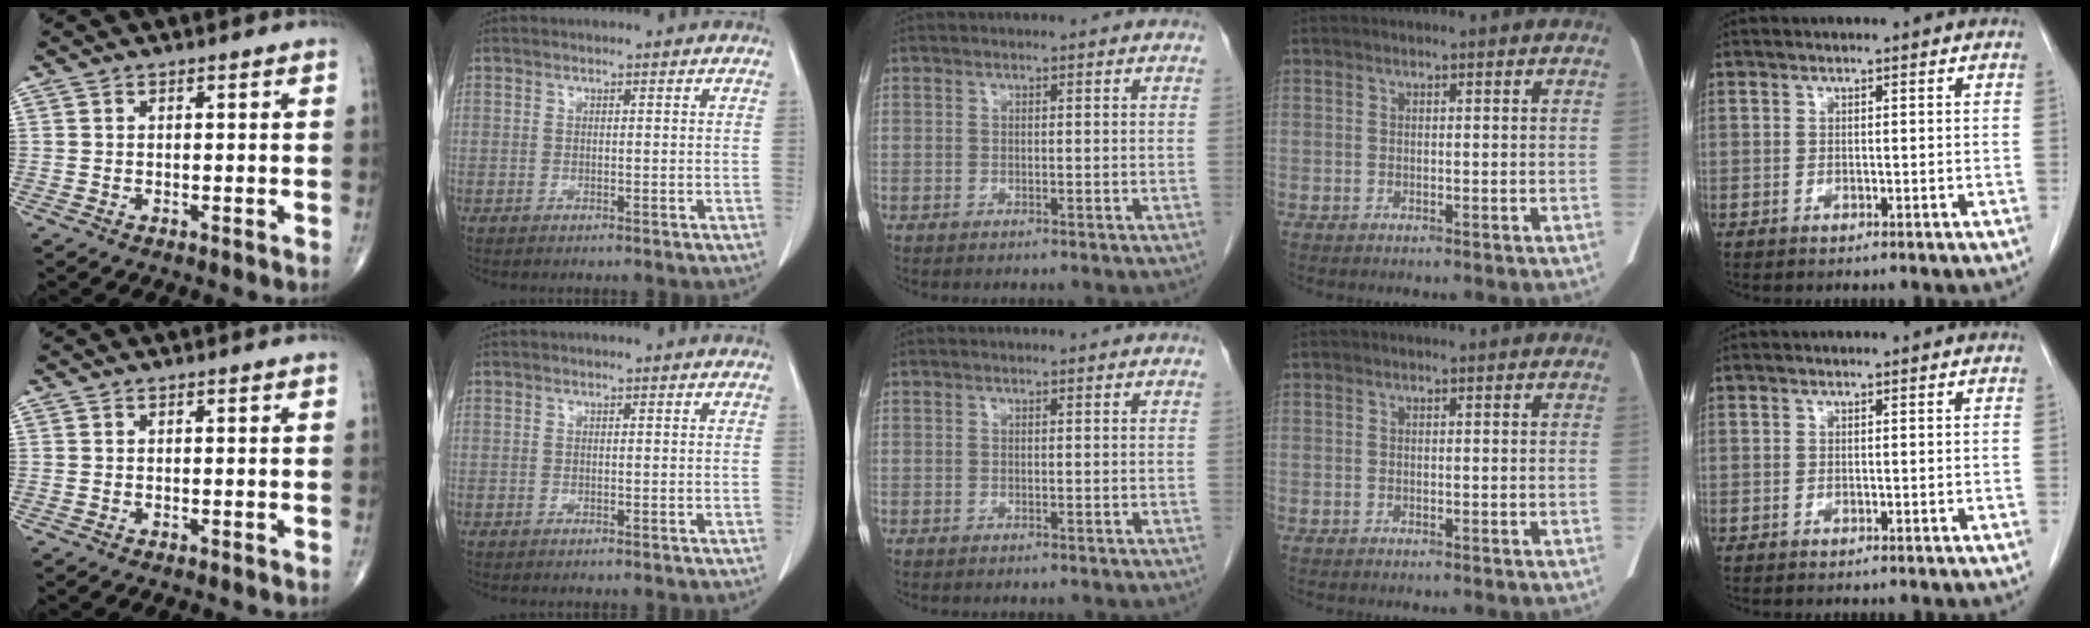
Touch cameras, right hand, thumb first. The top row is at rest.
{}